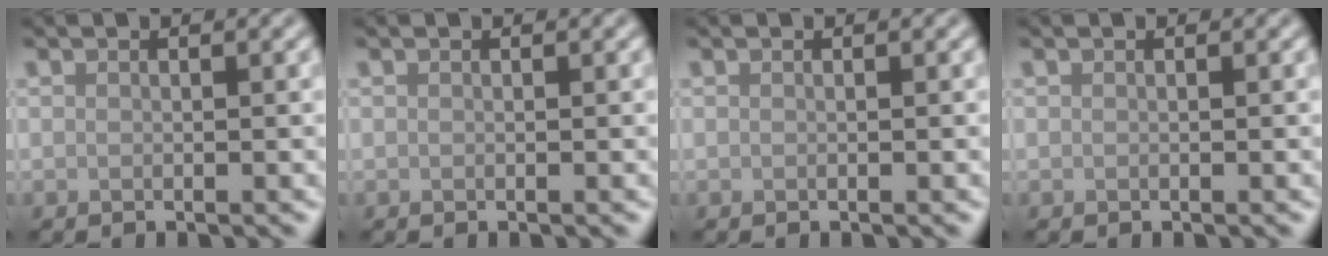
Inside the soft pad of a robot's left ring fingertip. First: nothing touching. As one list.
[{"total": 0.0}, {"total": 0.0}, {"total": 0.0}]